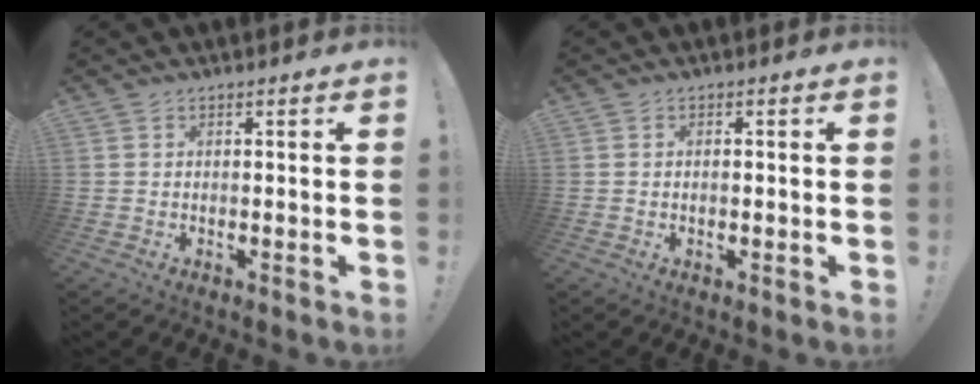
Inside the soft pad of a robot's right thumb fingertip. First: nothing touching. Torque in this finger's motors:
{"motor_torque": [-0.14, -0.21, 0.00, 0.09, -0.06]}